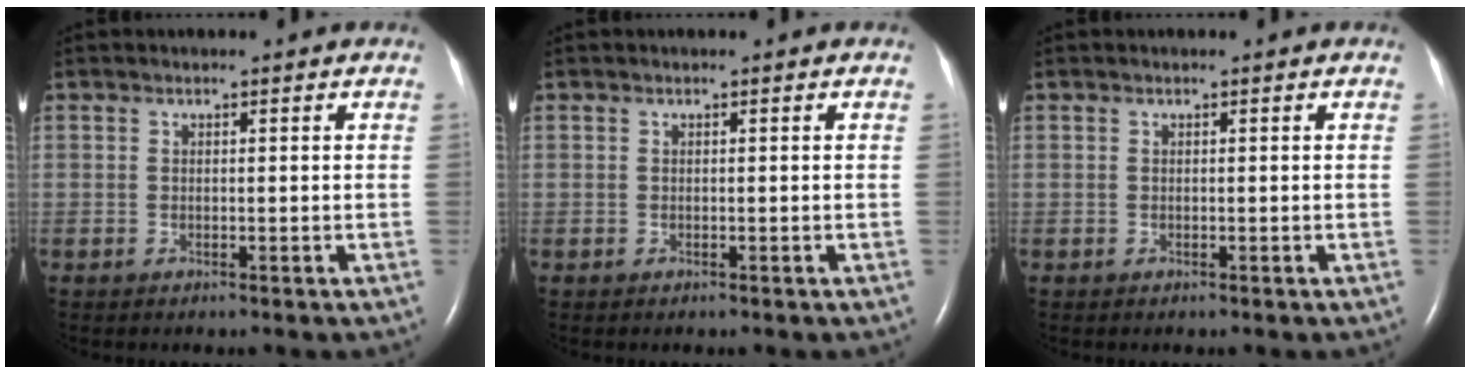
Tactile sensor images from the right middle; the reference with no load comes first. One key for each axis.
{"total": 0.0}
{"total": 0.0}